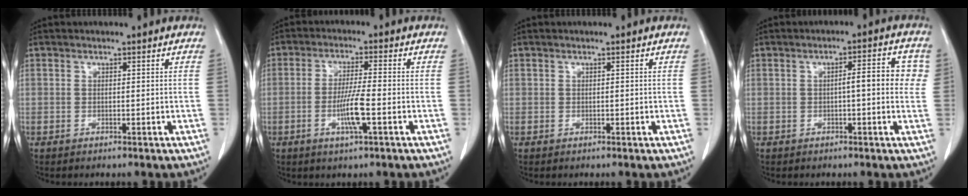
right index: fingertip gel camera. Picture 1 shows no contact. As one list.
[{"total": 6.0, "force": [-1.9, 0.0, 5.7], "torque": [-0.110, -0.008, -0.035]}, {"total": 0.0}, {"total": 5.5, "force": [0.4, 1.3, 5.3], "torque": [-0.069, 0.018, 0.002]}]